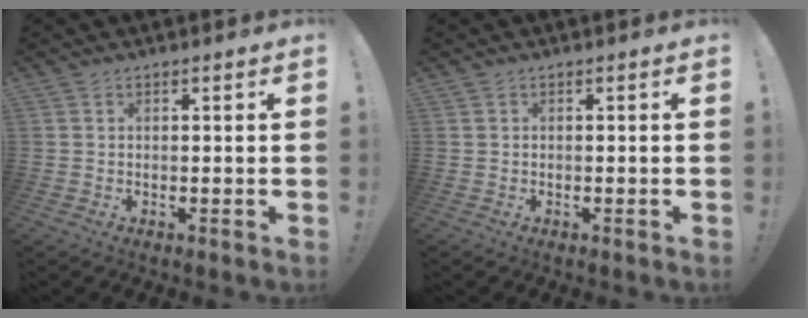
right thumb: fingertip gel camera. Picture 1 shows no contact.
{"total": 0.6, "force": [0.1, 0.6, -0.3], "torque": [0.005, 0.002, 0.002]}